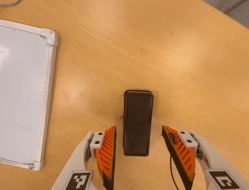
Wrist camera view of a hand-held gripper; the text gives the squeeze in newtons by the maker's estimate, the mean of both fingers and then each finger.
{"total": 0.0}